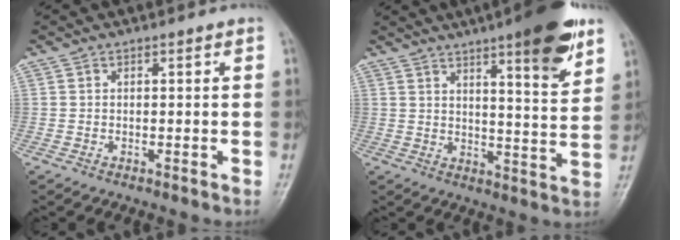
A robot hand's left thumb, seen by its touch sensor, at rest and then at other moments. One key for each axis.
{"total": 14.2, "fx": 8.5, "fy": 2.6, "fz": 11.1, "tx": -0.134, "ty": -0.044, "tz": 0.117}